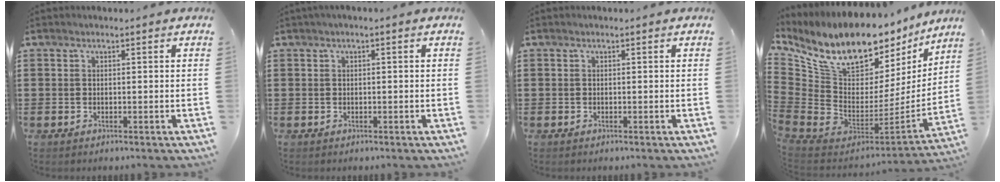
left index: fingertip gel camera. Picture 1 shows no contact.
{"total": 0.7, "force": [-0.3, 0.1, 0.6], "torque": [-0.010, -0.002, -0.005]}
{"total": 0.0}
{"total": 12.2, "force": [9.7, 5.2, 5.4], "torque": [-0.135, -0.084, 0.170]}